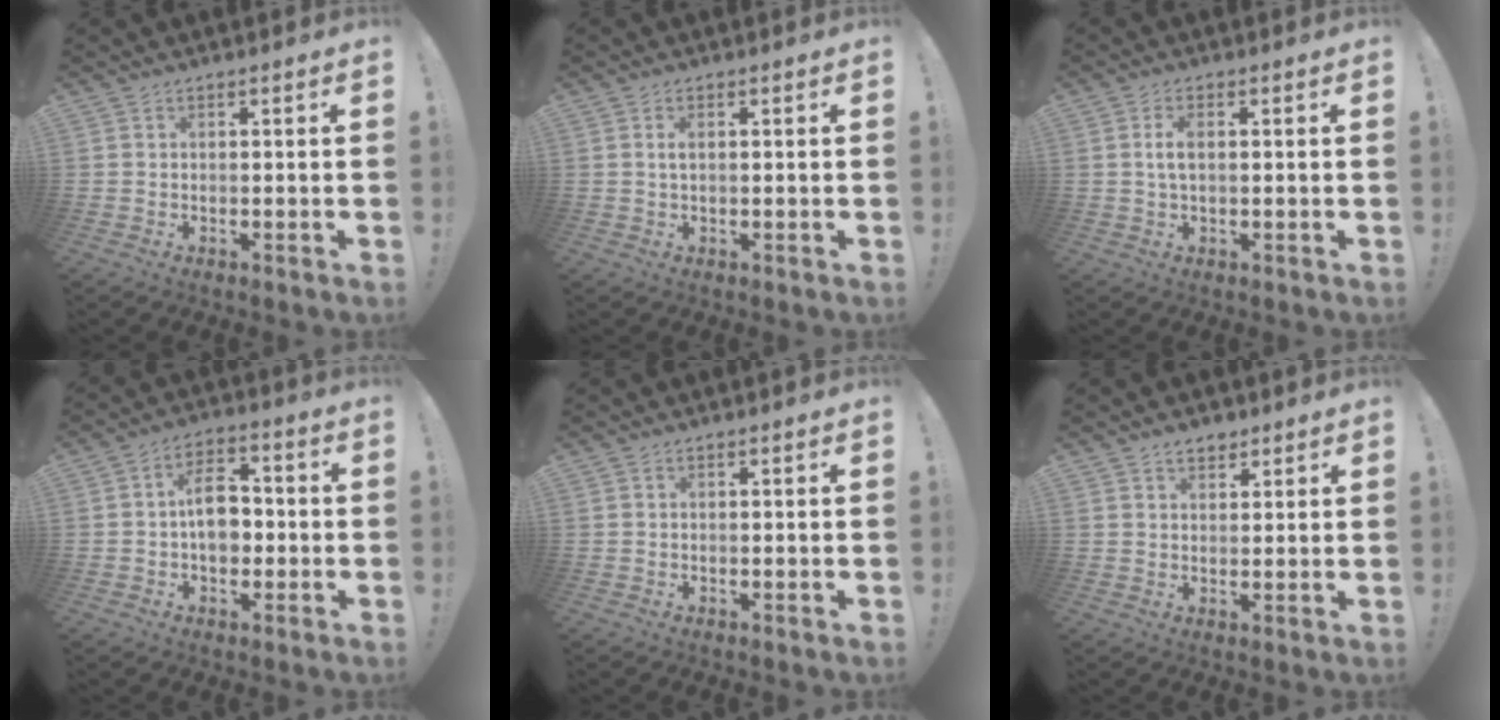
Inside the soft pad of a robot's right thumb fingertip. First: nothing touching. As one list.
[{"total": 1.6, "force": [0.2, 0.5, 1.5], "torque": [-0.029, 0.002, 0.002]}, {"total": 3.6, "force": [0.2, 1.5, 3.2], "torque": [-0.060, 0.005, 0.003]}, {"total": 10.5, "force": [-0.6, 7.3, 7.5], "torque": [-0.119, 0.014, -0.008]}, {"total": 0.0}, {"total": 3.6, "force": [2.7, 2.2, 1.1], "torque": [-0.006, -0.013, 0.047]}]